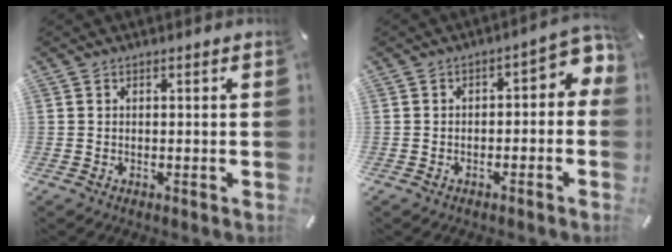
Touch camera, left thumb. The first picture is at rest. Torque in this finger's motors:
{"motor_torque": [-0.04, 0.48, 0.05, 0.02, 0.10]}